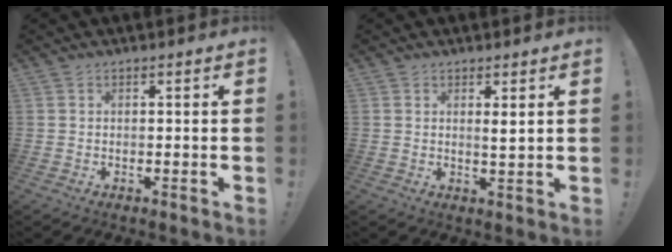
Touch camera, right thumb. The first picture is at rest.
{"total": 2.4, "force": [1.1, 0.2, 2.0], "torque": [-0.024, -0.011, 0.014]}